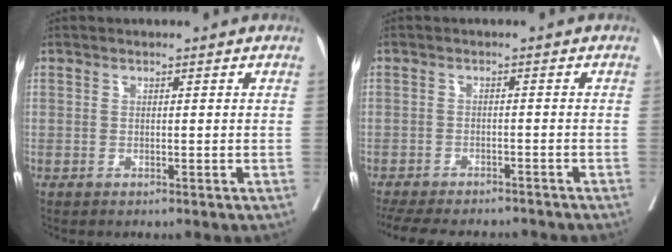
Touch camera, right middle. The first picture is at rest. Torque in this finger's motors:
{"motor_torque": [0.75, -0.77, 0.17, 0.04]}